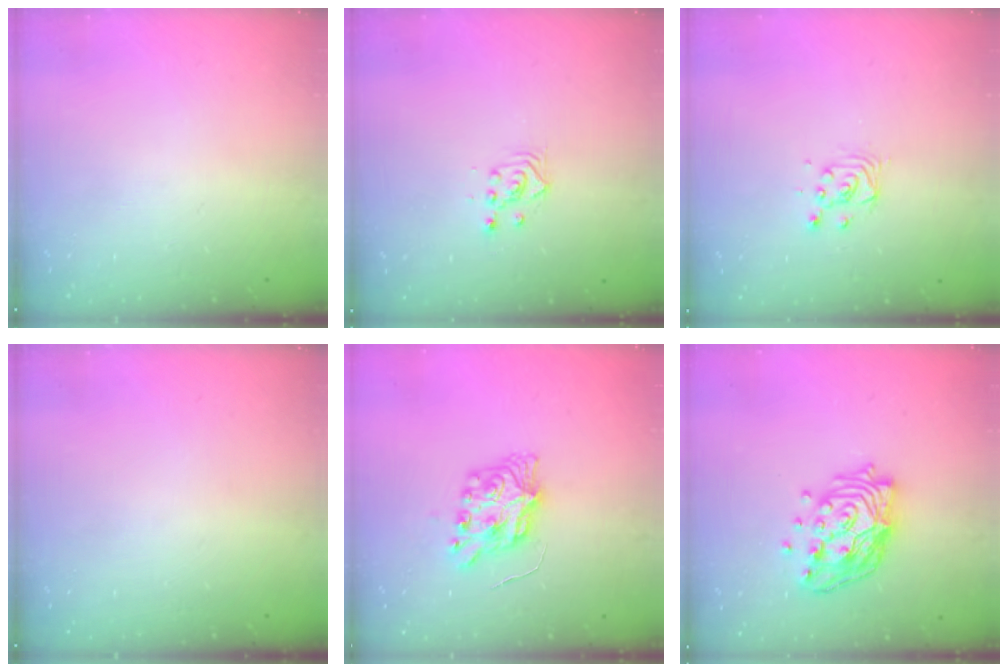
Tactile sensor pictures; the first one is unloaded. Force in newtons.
{"total": 2.3, "press": 2.3, "slide": 0.1}
{"total": 3.3, "press": 3.3, "slide": 0.3}
{"total": 0.0}
{"total": 8.6, "press": 8.6, "slide": 1.0}
{"total": 17.6, "press": 17.0, "slide": 4.2}